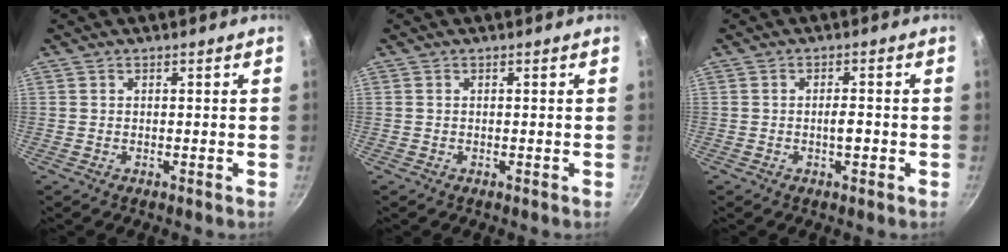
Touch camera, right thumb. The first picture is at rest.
{"total": 0.0}
{"total": 2.9, "force": [-0.8, 1.1, 2.6], "torque": [-0.034, 0.009, -0.013]}